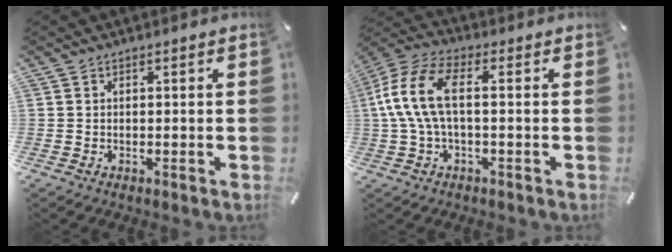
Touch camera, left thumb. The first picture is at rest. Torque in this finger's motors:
{"motor_torque": [0.58, 0.61, 1.83, -0.18, 0.19]}